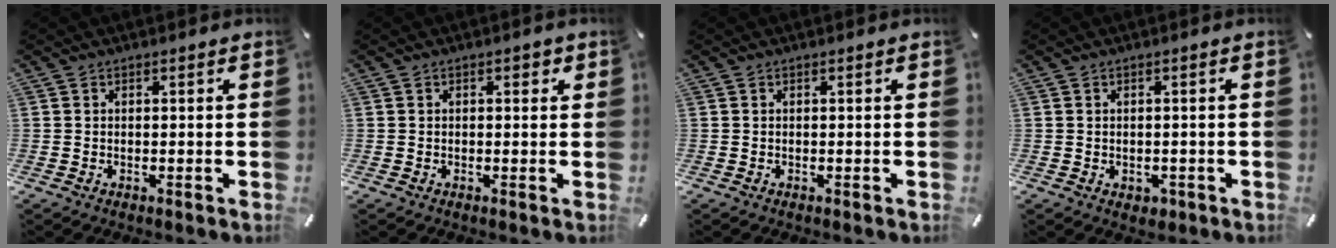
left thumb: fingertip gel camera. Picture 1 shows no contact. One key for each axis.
{"total": 1.4, "fx": 0.4, "fy": 1.0, "fz": 0.9, "tx": -0.009, "ty": 0.005, "tz": 0.003}
{"total": 0.0}
{"total": 1.8, "fx": -0.6, "fy": 1.5, "fz": 0.7, "tx": -0.012, "ty": 0.003, "tz": -0.012}